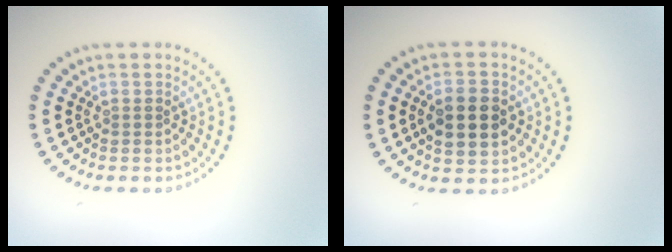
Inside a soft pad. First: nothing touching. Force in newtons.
{"total": 4.3, "press": 4.3, "slide": 0.3}